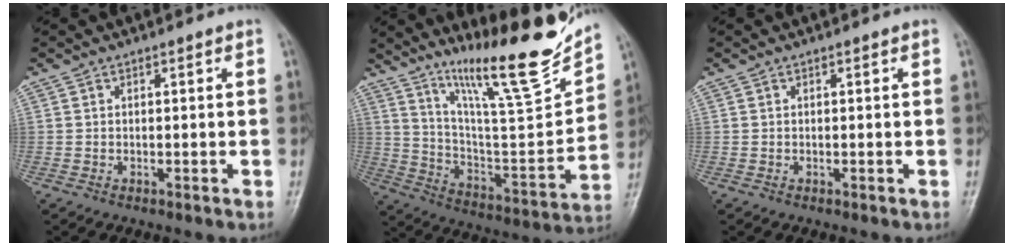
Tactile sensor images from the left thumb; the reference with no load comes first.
{"total": 20.7, "force": [16.3, 2.0, 12.6], "torque": [-0.166, -0.105, 0.280]}
{"total": 0.0}